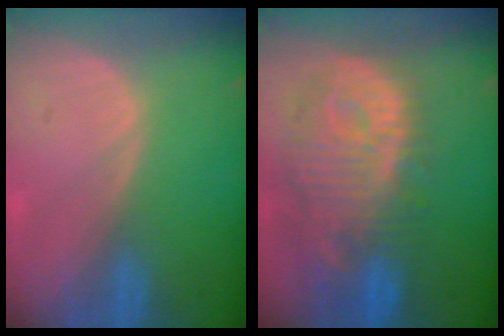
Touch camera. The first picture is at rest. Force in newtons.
{"total": 13.0, "press": 11.3, "slide": 6.3}